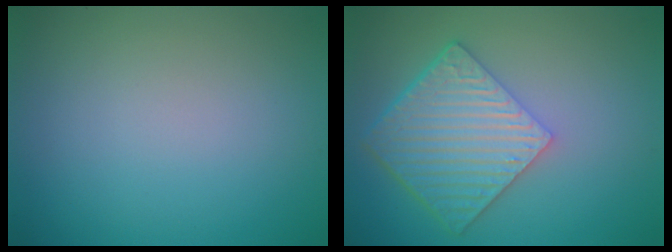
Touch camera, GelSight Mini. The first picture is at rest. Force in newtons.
{"total": 7.0, "press": 4.9, "slide": 5.0}